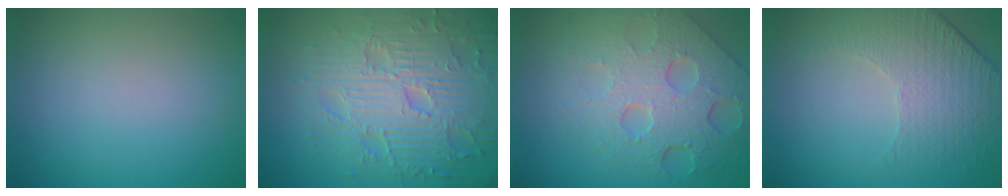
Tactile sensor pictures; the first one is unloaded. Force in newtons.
{"total": 9.4, "press": 6.8, "slide": 6.5}
{"total": 7.9, "press": 5.4, "slide": 5.8}
{"total": 4.8, "press": 3.2, "slide": 3.5}